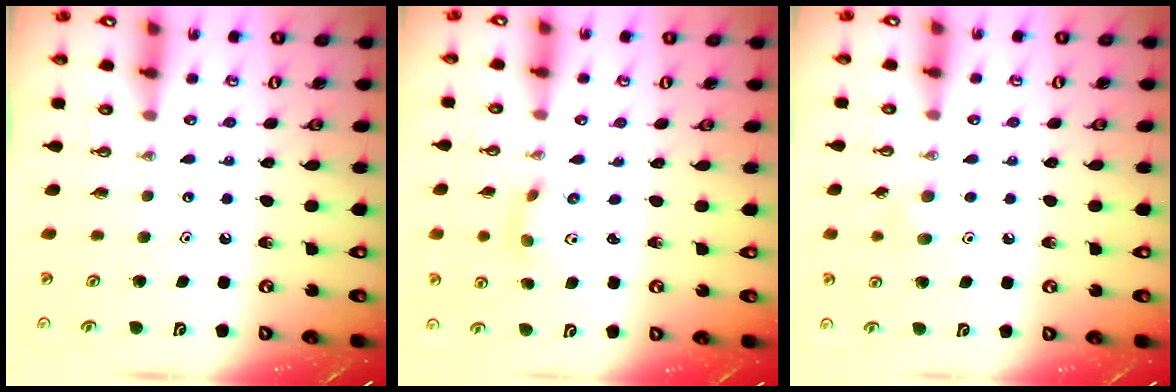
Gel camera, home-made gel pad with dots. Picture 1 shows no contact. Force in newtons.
{"total": 2.3, "press": 2.2, "slide": 0.8}
{"total": 4.9, "press": 4.8, "slide": 1.2}